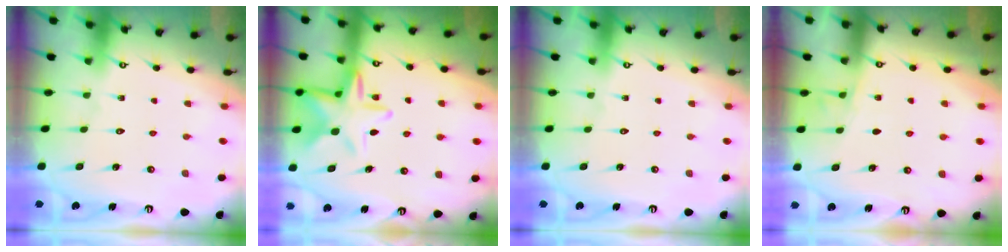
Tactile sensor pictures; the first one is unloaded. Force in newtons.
{"total": 11.8, "press": 11.7, "slide": 0.9}
{"total": 0.0}
{"total": 2.6, "press": 2.5, "slide": 0.4}